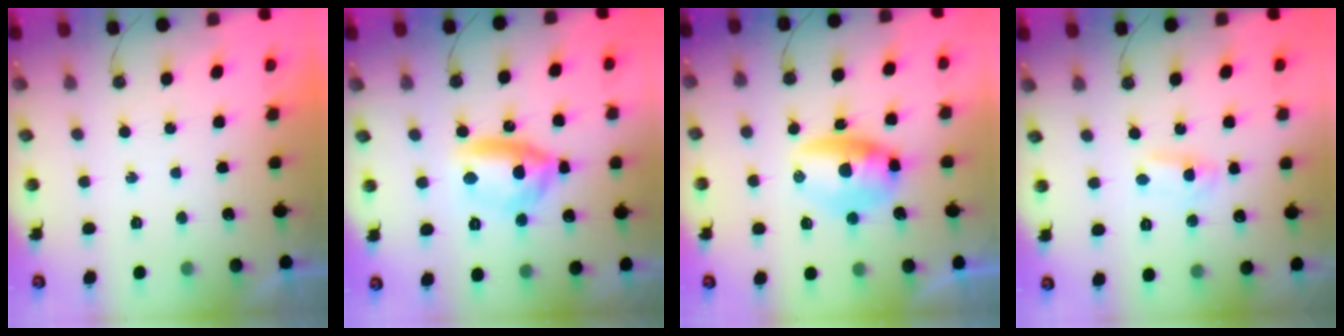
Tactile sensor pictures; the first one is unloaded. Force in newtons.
{"total": 11.6, "press": 11.5, "slide": 1.6}
{"total": 19.1, "press": 12.9, "slide": 14.1}
{"total": 2.0, "press": 2.0, "slide": 0.3}